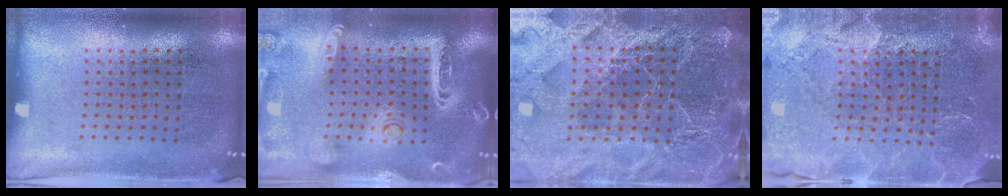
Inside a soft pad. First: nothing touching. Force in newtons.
{"total": 3.0, "press": 2.5, "slide": 1.6}
{"total": 6.4, "press": 5.5, "slide": 3.3}
{"total": 3.6, "press": 3.4, "slide": 1.1}